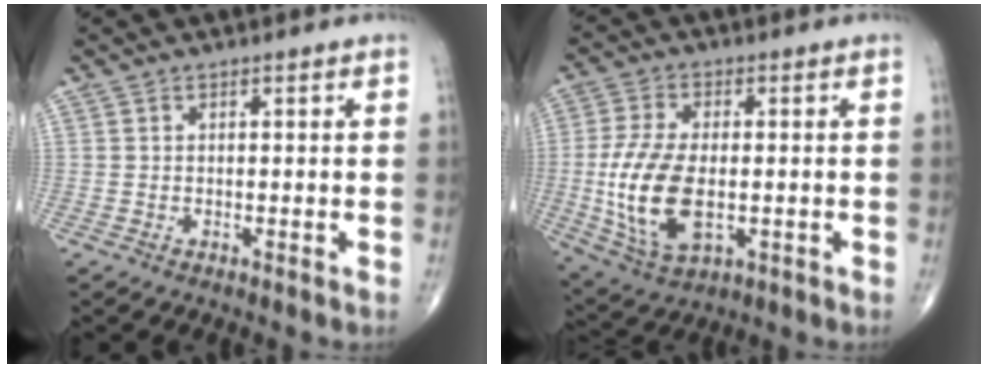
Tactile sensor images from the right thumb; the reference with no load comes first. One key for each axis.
{"total": 14.3, "fx": -1.8, "fy": 7.6, "fz": 12.0, "tx": -0.249, "ty": -0.008, "tz": -0.023}